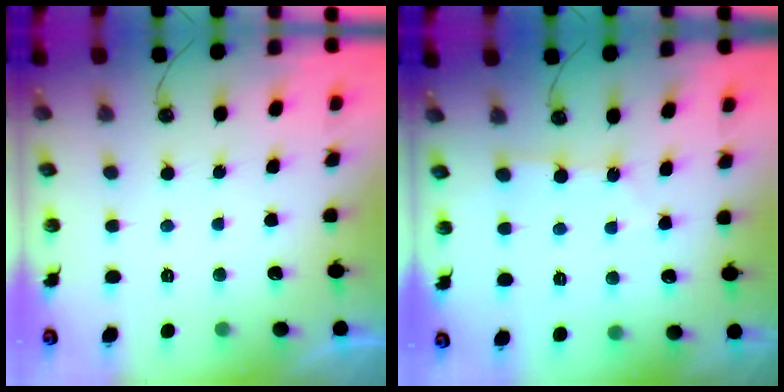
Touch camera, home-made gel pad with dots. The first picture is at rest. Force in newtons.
{"total": 3.2, "press": 3.2, "slide": 0.4}